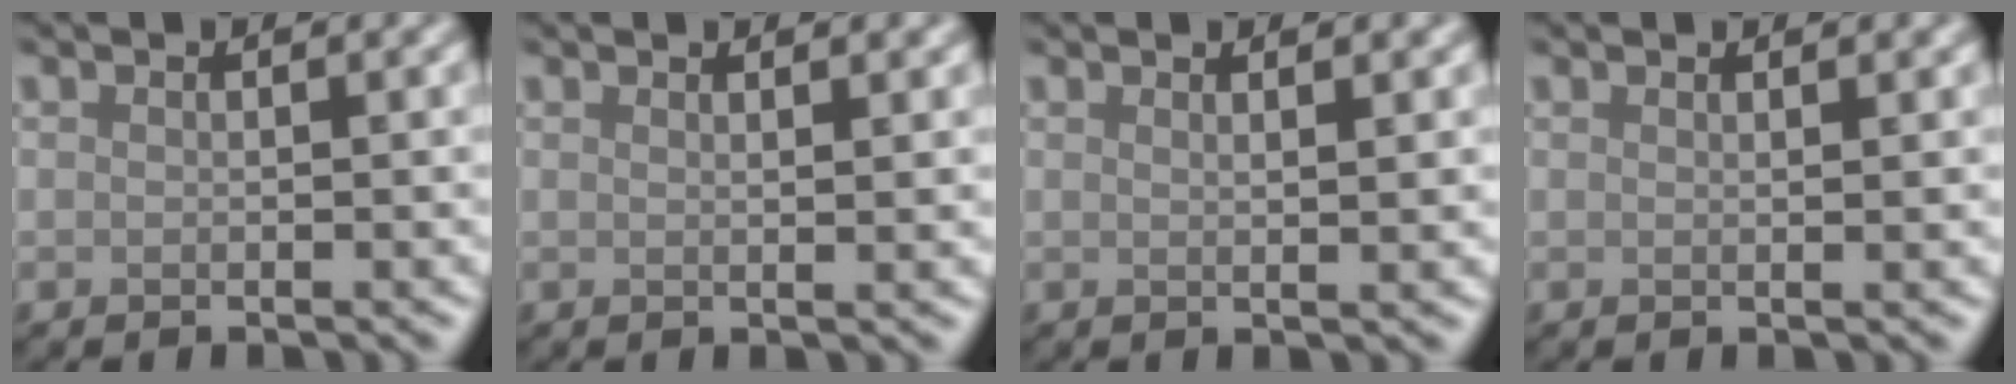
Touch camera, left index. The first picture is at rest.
{"total": 2.2, "force": [1.1, 0.7, 1.7], "torque": [-0.017, 0.004, 0.000]}
{"total": 2.3, "force": [1.2, 0.8, 1.8], "torque": [-0.019, 0.004, -0.001]}
{"total": 1.6, "force": [0.9, 0.6, 1.2], "torque": [-0.011, 0.001, 0.001]}